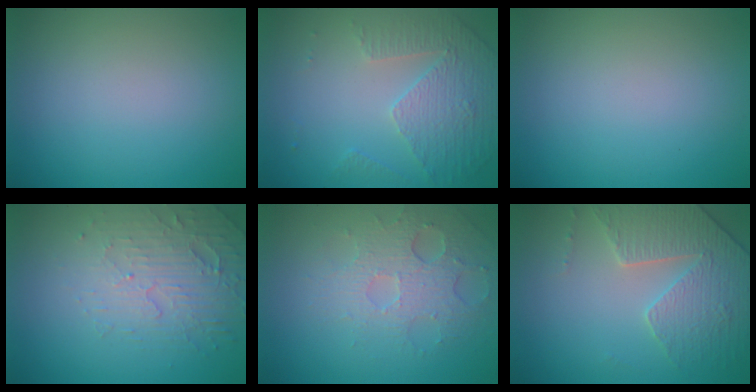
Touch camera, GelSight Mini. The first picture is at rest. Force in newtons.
{"total": 4.9, "press": 3.4, "slide": 3.4}
{"total": 0.0}
{"total": 5.2, "press": 3.2, "slide": 4.0}
{"total": 3.5, "press": 3.2, "slide": 1.4}
{"total": 3.9, "press": 3.8, "slide": 1.1}